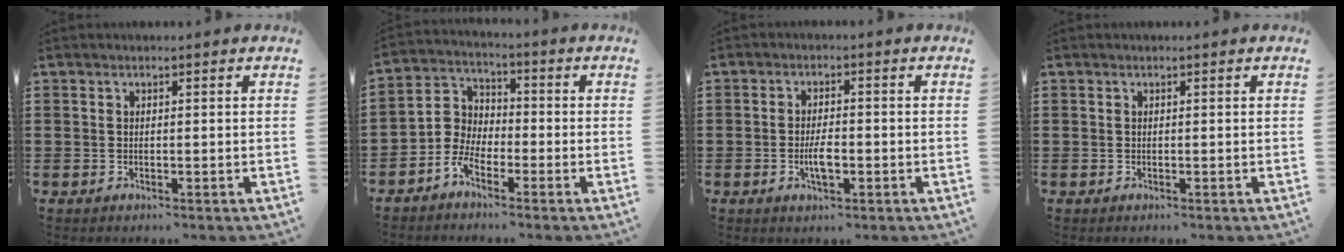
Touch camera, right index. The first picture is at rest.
{"total": 4.7, "force": [-3.0, 3.3, 1.5], "torque": [-0.065, 0.004, -0.070]}
{"total": 3.6, "force": [-1.0, 1.2, 3.3], "torque": [-0.072, -0.001, -0.022]}
{"total": 0.0}